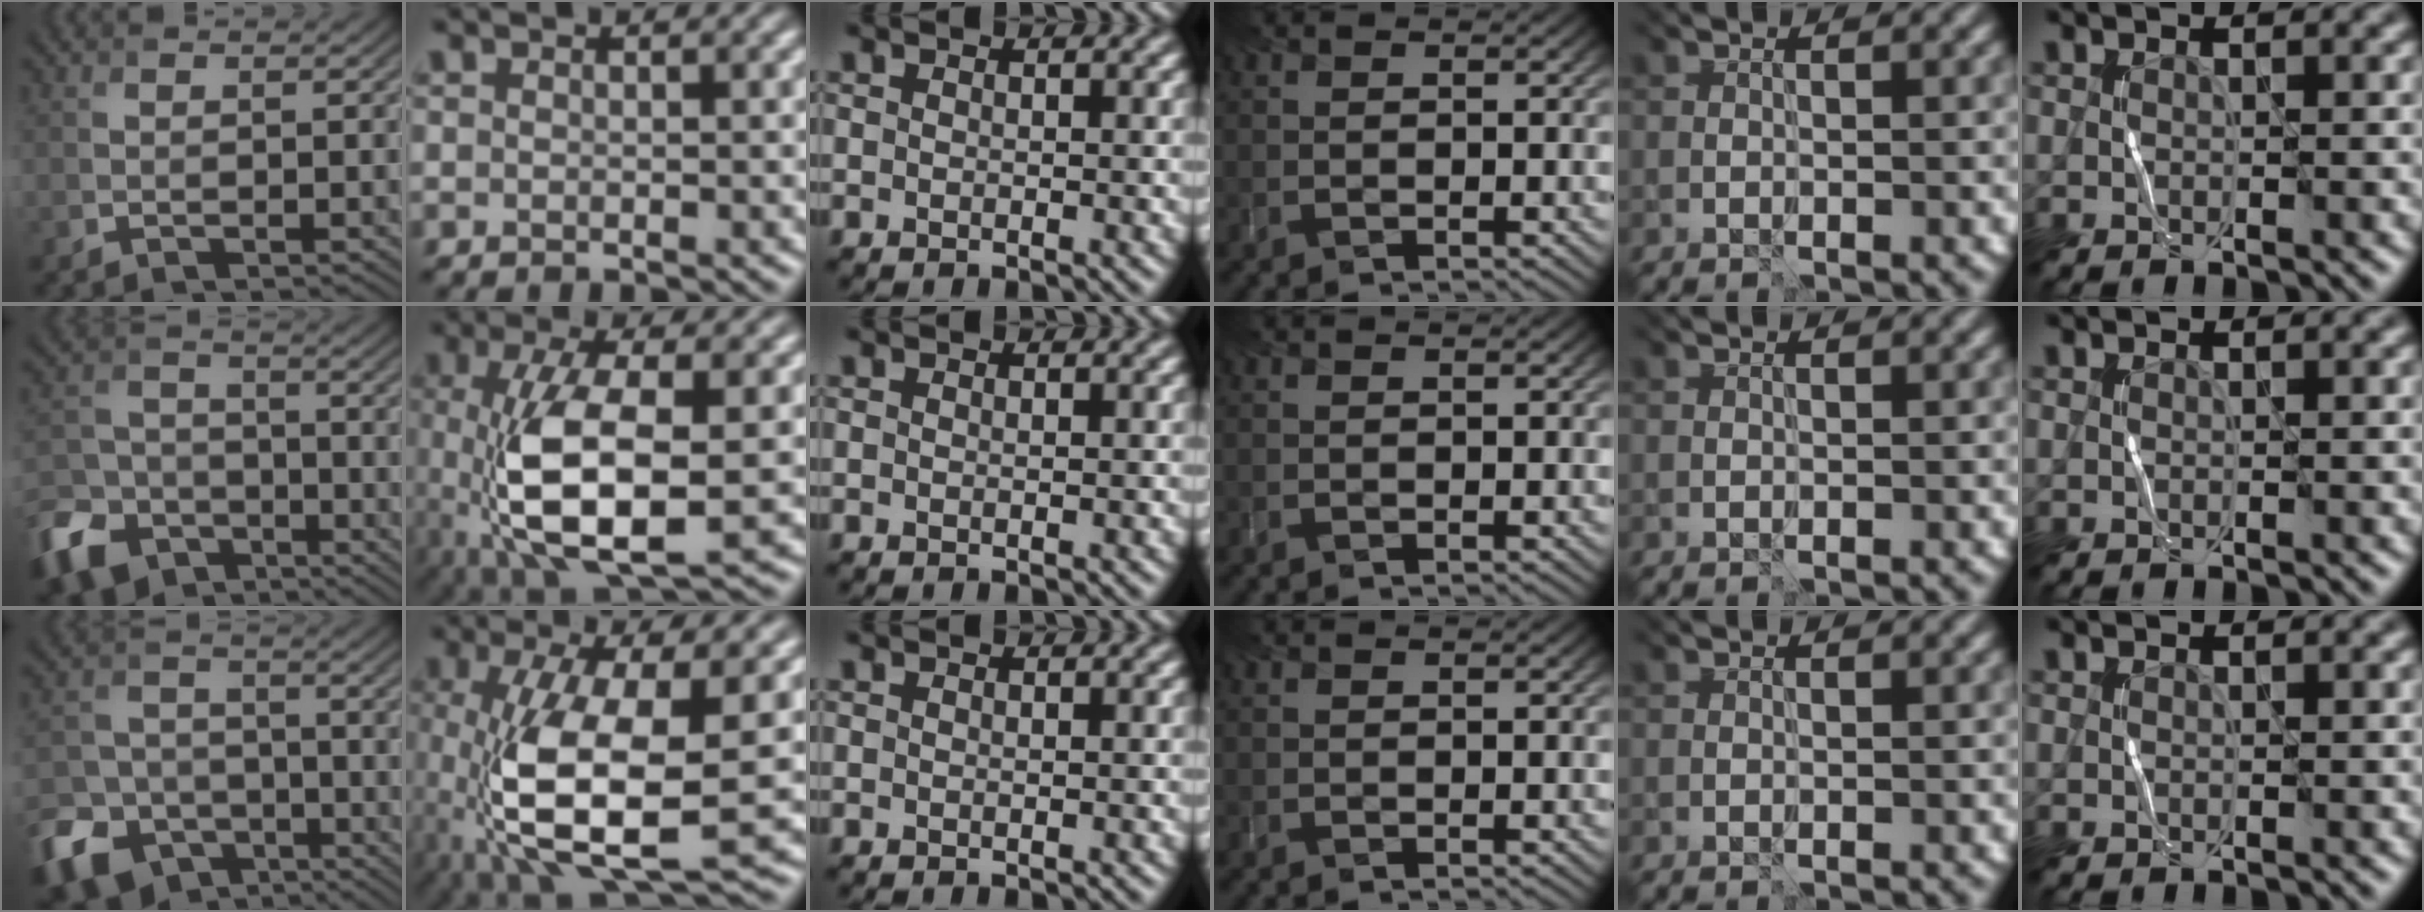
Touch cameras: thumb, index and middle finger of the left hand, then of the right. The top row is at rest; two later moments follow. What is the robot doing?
{"motion": "wrap", "object": "cellophane"}